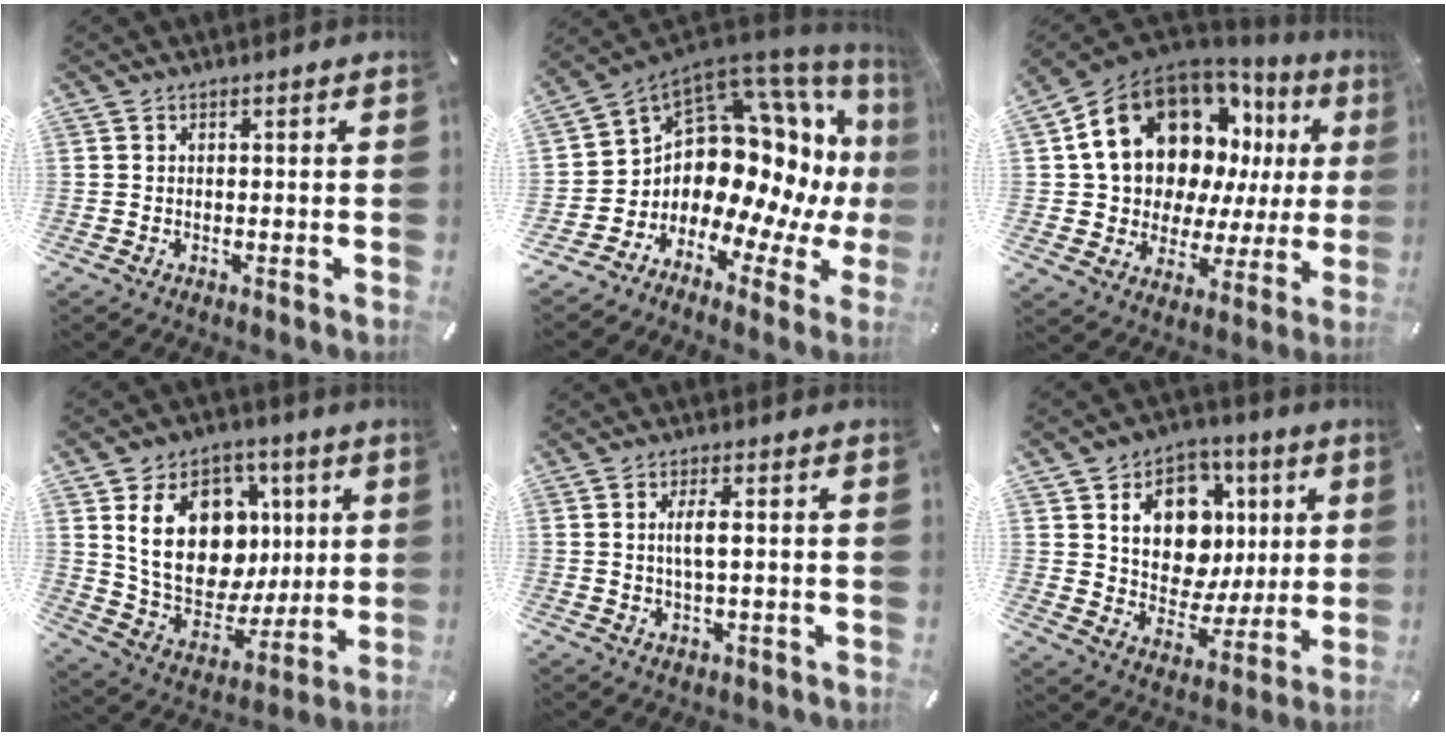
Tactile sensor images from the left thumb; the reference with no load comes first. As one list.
[{"total": 16.2, "force": [2.9, 11.8, 10.7], "torque": [-0.182, -0.070, 0.069]}, {"total": 21.7, "force": [9.5, 15.0, 12.6], "torque": [-0.196, -0.054, 0.187]}, {"total": 20.6, "force": [4.6, 15.8, 12.4], "torque": [-0.215, -0.017, 0.090]}, {"total": 4.5, "force": [0.4, 1.6, 4.2], "torque": [-0.088, 0.003, 0.002]}, {"total": 14.5, "force": [4.4, 11.7, 7.4], "torque": [-0.115, -0.015, 0.088]}]